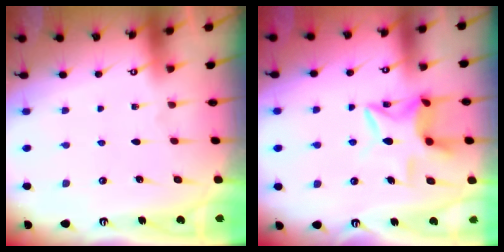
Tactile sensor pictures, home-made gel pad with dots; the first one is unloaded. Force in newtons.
{"total": 10.2, "press": 10.2, "slide": 0.7}